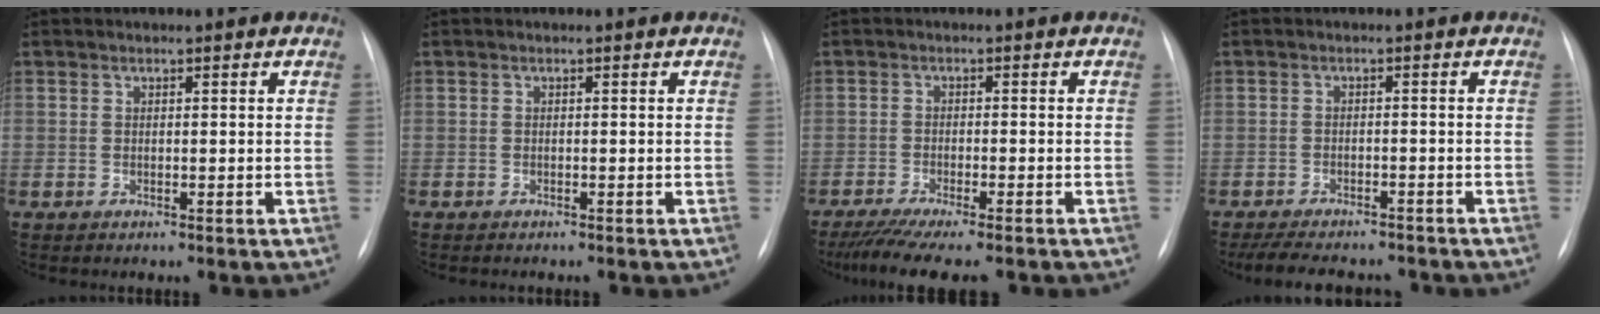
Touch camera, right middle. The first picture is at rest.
{"total": 0.7, "force": [-0.6, 0.1, 0.1], "torque": [-0.006, -0.002, -0.011]}
{"total": 10.7, "force": [-8.9, 0.8, 5.8], "torque": [-0.081, -0.021, -0.135]}
{"total": 11.6, "force": [-10.2, 3.4, 4.3], "torque": [-0.080, 0.000, -0.135]}